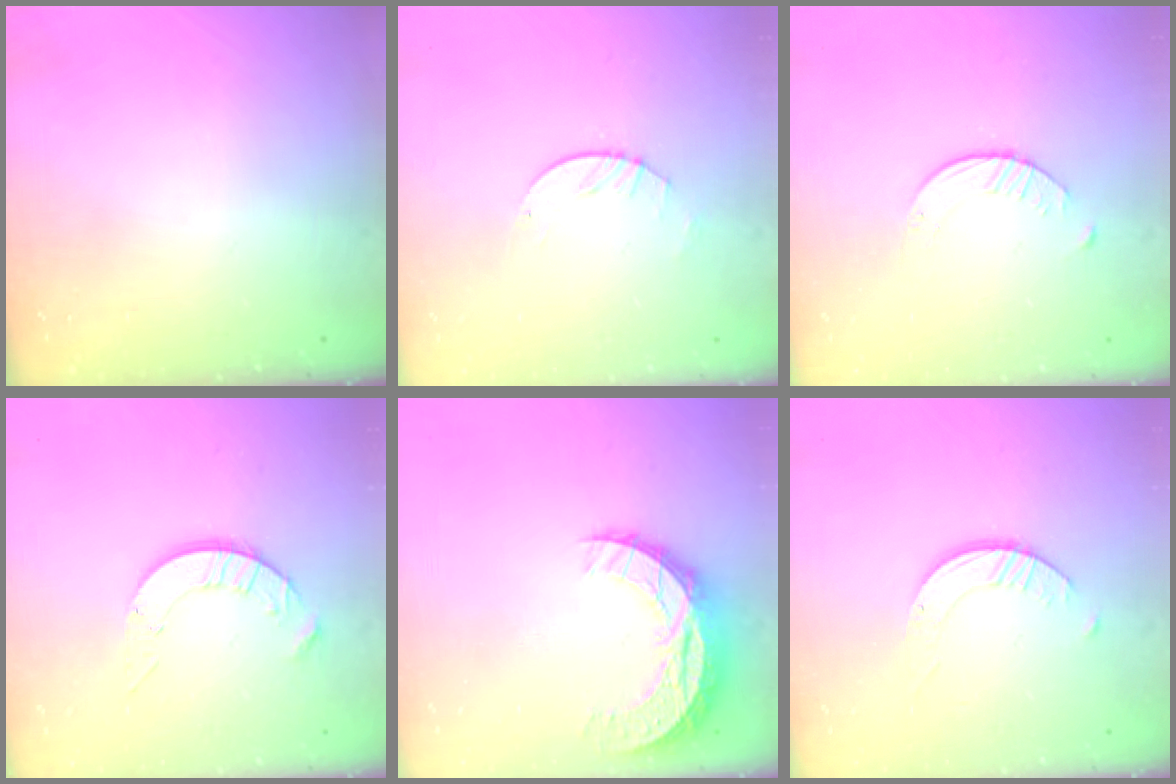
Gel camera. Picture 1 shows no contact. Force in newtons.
{"total": 2.8, "press": 2.8, "slide": 0.4}
{"total": 2.1, "press": 2.0, "slide": 0.3}
{"total": 7.0, "press": 7.0, "slide": 0.4}
{"total": 10.9, "press": 10.9, "slide": 0.7}
{"total": 2.9, "press": 2.9, "slide": 0.3}